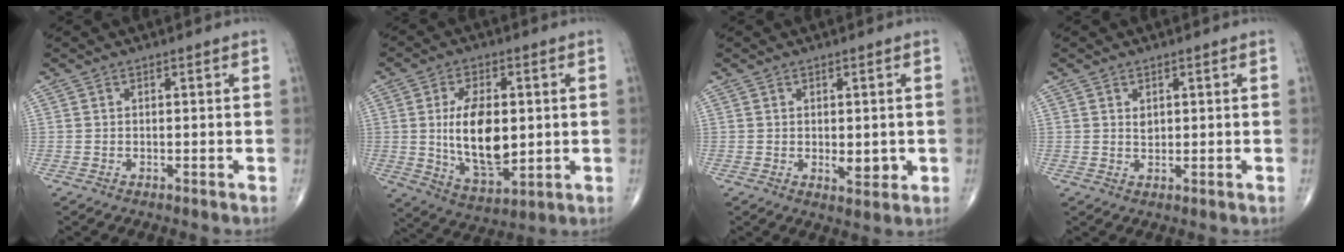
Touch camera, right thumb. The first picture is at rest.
{"total": 14.6, "force": [0.6, 7.7, 12.4], "torque": [-0.200, -0.013, 0.020]}
{"total": 4.4, "force": [-0.4, 2.3, 3.8], "torque": [-0.036, -0.008, 0.001]}
{"total": 1.4, "force": [0.6, 0.9, 0.8], "torque": [-0.007, -0.007, 0.013]}